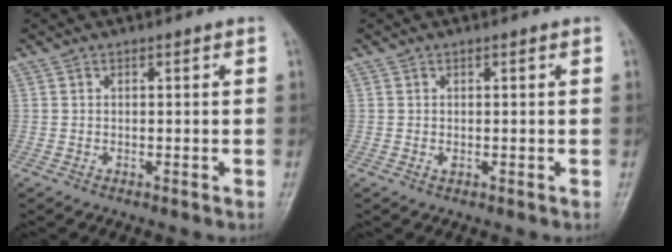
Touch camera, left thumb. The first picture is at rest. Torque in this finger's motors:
{"motor_torque": [-0.03, 0.00, 0.00, 0.04, 0.00]}